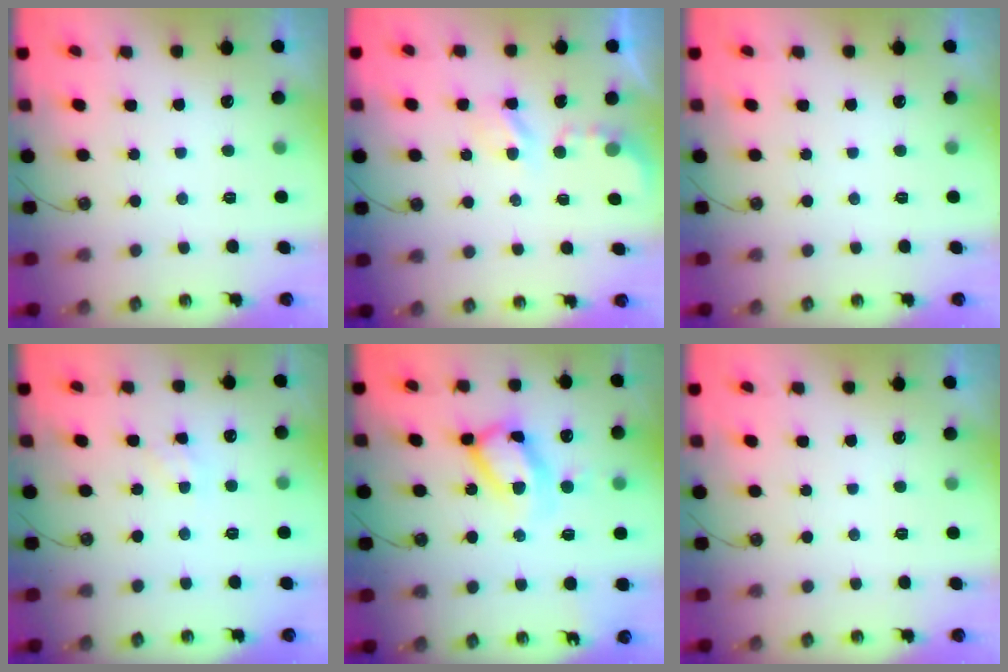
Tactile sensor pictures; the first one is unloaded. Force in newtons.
{"total": 2.9, "press": 2.9, "slide": 0.4}
{"total": 0.0}
{"total": 1.9, "press": 1.9, "slide": 0.2}
{"total": 12.8, "press": 12.8, "slide": 1.5}
{"total": 0.0}